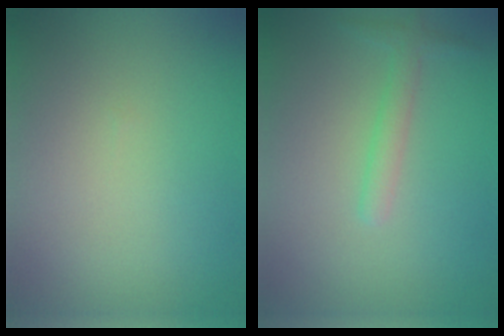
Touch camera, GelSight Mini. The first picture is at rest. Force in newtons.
{"total": 1.6, "press": 1.6, "slide": 0.1}